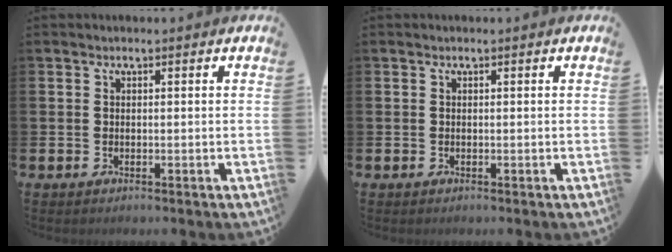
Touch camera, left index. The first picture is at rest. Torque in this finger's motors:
{"motor_torque": [0.00, 0.00, 0.00, 0.00]}